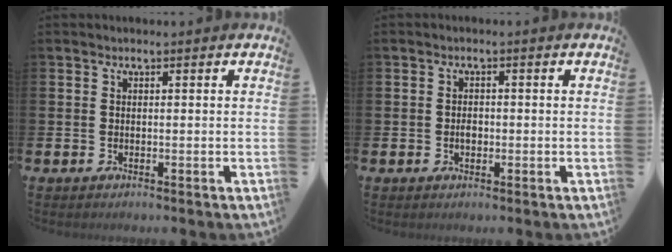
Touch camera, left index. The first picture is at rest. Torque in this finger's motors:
{"motor_torque": [0.38, 0.13, 0.00, 0.06]}